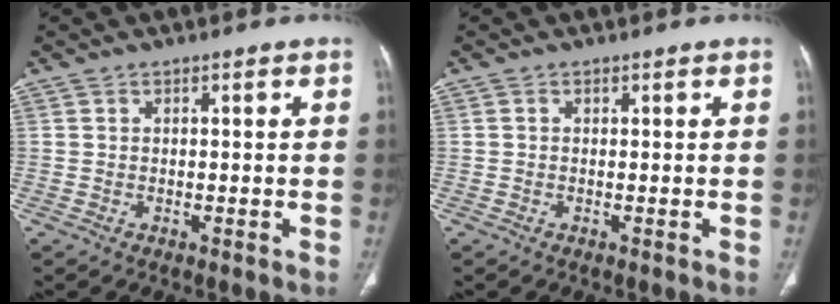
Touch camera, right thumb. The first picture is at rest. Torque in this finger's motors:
{"motor_torque": [0.30, 0.55, 0.49, -0.06, -0.01]}